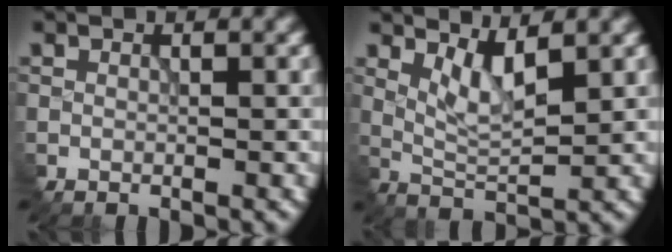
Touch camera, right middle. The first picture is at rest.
{"total": 2.8, "force": [1.6, 0.7, 2.2], "torque": [-0.050, -0.011, 0.039]}